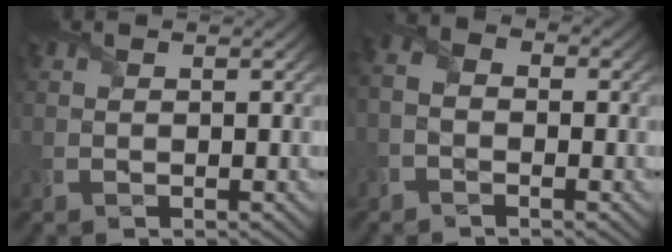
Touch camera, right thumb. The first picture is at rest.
{"total": 3.6, "force": [-1.1, 2.6, 2.2], "torque": [-0.051, 0.010, -0.026]}